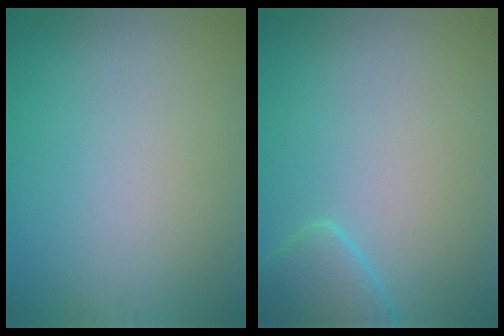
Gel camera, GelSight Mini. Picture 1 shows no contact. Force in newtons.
{"total": 2.4, "press": 2.4, "slide": 0.3}